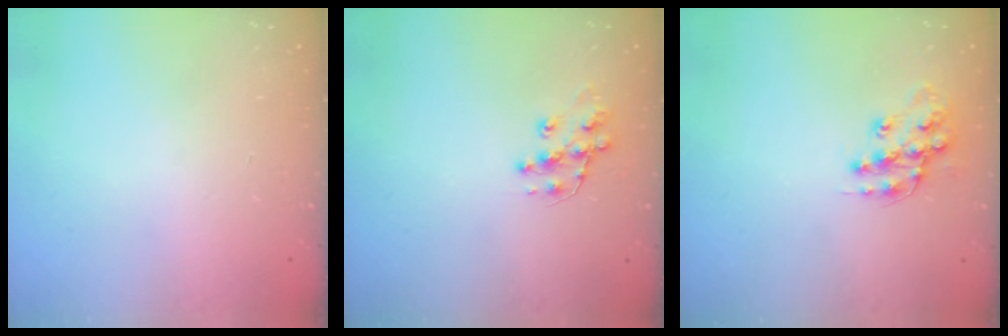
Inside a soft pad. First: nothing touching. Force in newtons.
{"total": 10.2, "press": 10.2, "slide": 0.8}
{"total": 12.8, "press": 12.8, "slide": 0.9}